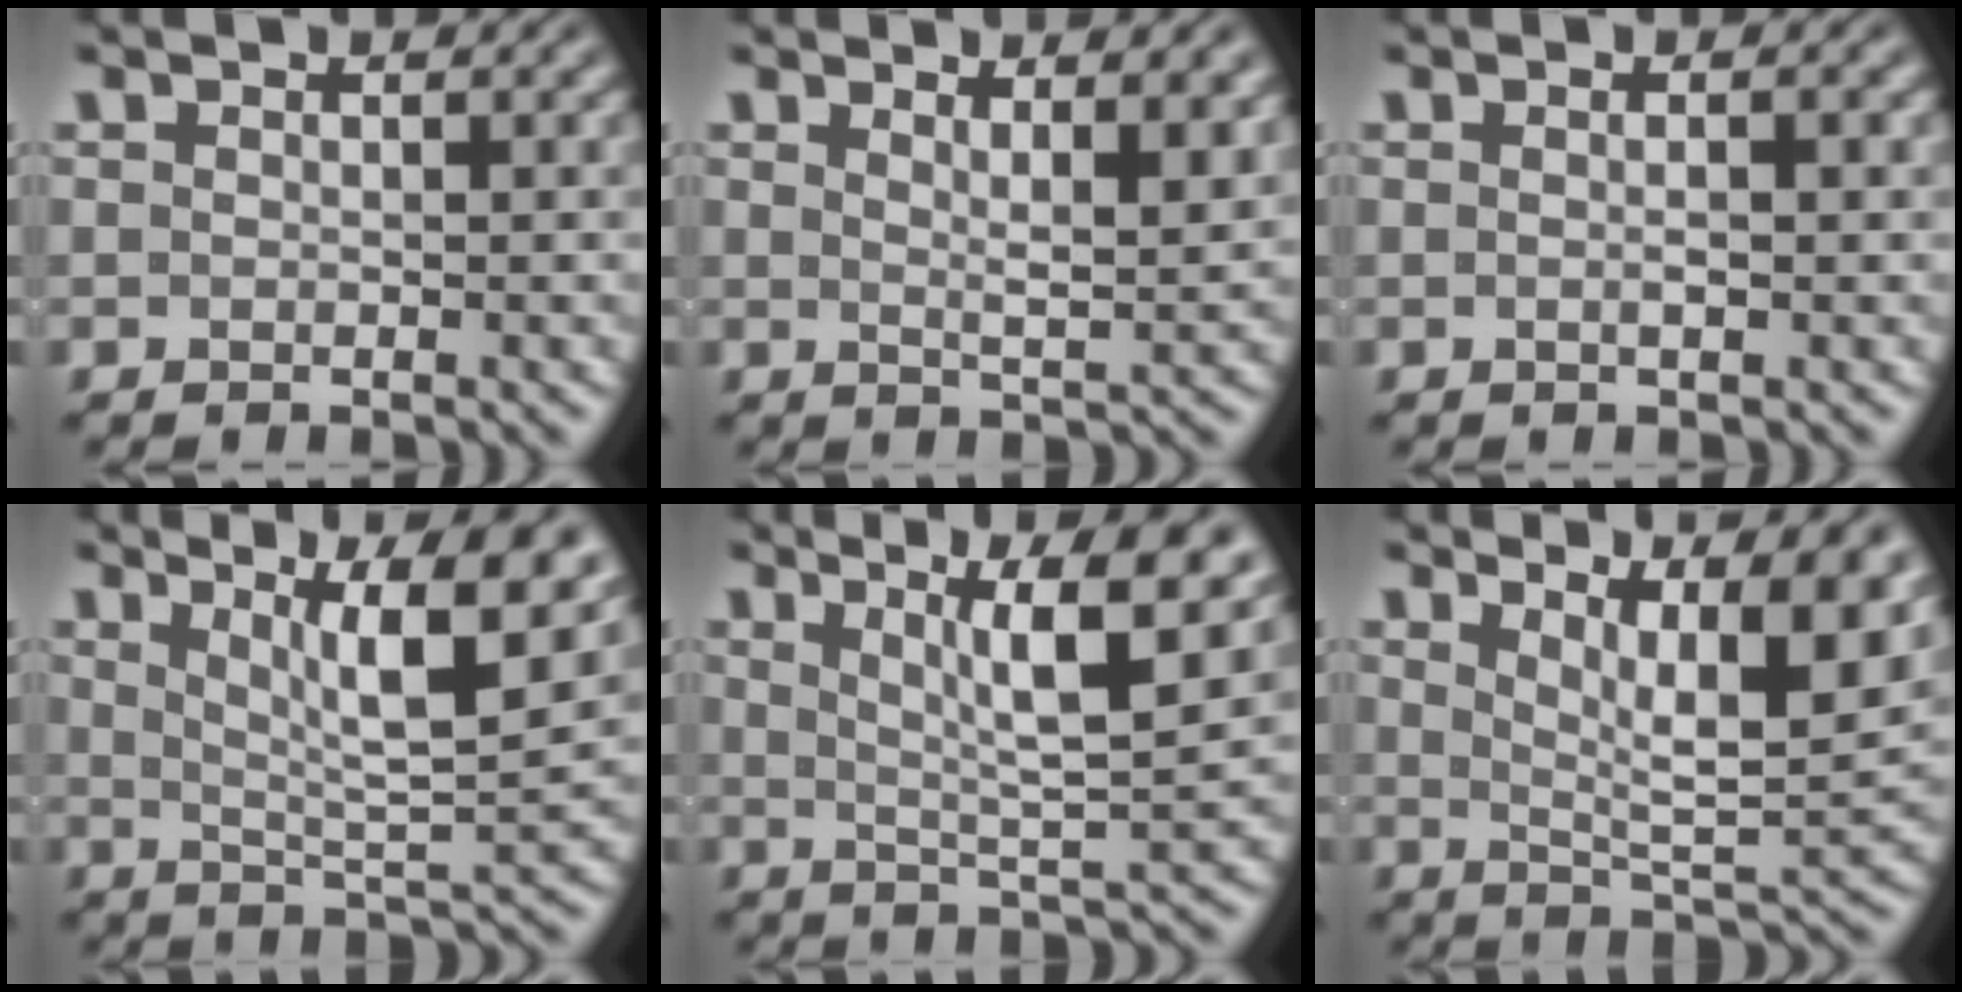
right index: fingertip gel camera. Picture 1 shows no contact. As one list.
[{"total": 2.8, "force": [1.8, -0.7, 2.0], "torque": [-0.030, -0.015, 0.036]}, {"total": 1.1, "force": [-0.2, -0.4, 1.0], "torque": [-0.016, -0.001, -0.003]}, {"total": 9.2, "force": [3.6, 2.9, 7.9], "torque": [-0.110, -0.008, 0.059]}, {"total": 8.5, "force": [3.6, 2.1, 7.4], "torque": [-0.098, -0.001, 0.059]}, {"total": 8.1, "force": [2.6, 2.6, 7.3], "torque": [-0.099, -0.018, 0.044]}]